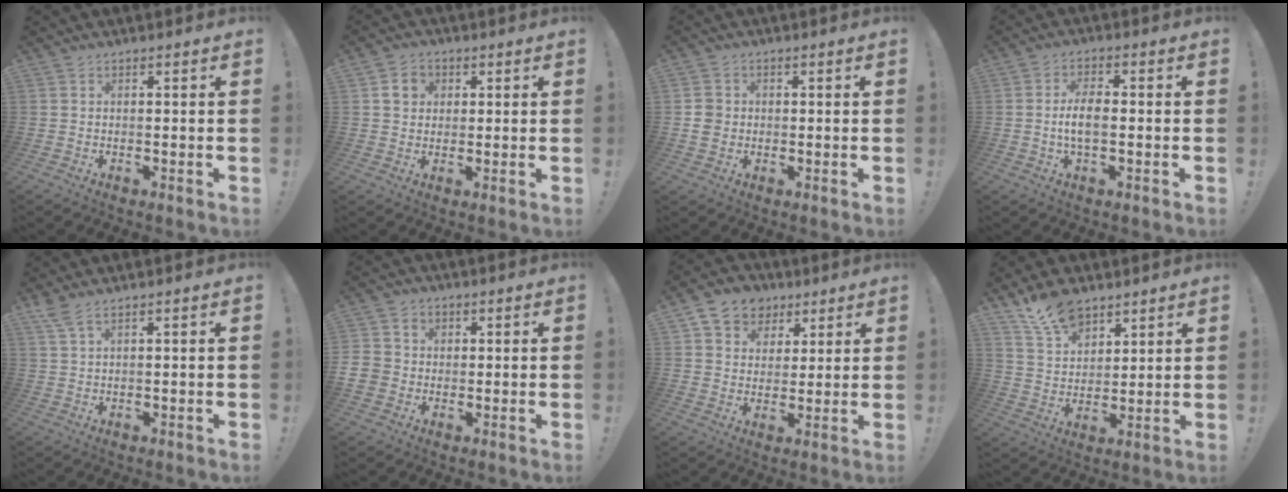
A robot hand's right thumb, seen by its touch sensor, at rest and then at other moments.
{"total": 5.6, "force": [1.9, 4.8, 2.0], "torque": [-0.021, -0.001, 0.036]}
{"total": 4.7, "force": [-0.4, 4.4, 1.8], "torque": [-0.029, 0.009, -0.005]}
{"total": 6.3, "force": [-1.2, 2.6, 5.6], "torque": [-0.110, 0.005, -0.022]}
{"total": 3.0, "force": [2.0, 0.3, 2.2], "torque": [-0.054, -0.004, 0.038]}
{"total": 6.4, "force": [-0.1, 6.1, 1.9], "torque": [-0.046, 0.006, 0.000]}
{"total": 10.5, "force": [5.5, 8.5, 3.0], "torque": [-0.039, -0.029, 0.109]}
{"total": 11.6, "force": [8.8, 6.2, 4.3], "torque": [-0.078, -0.053, 0.169]}